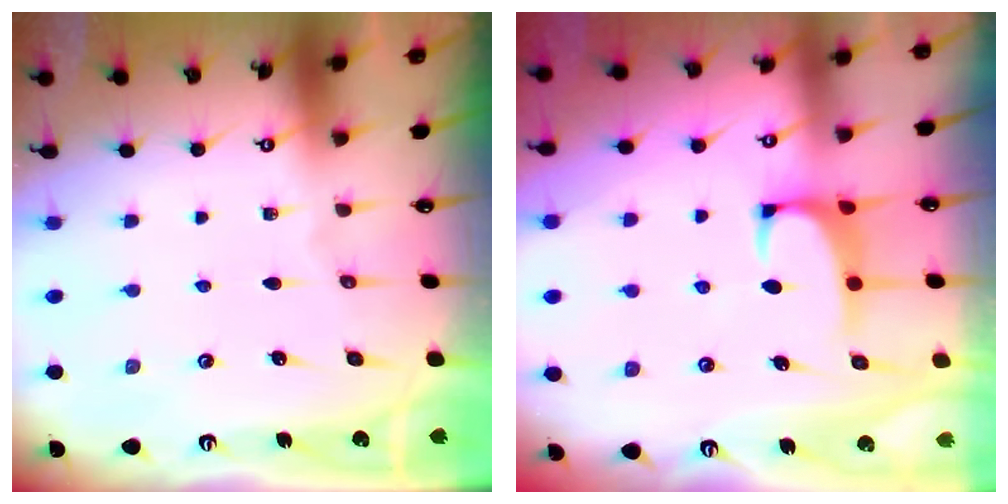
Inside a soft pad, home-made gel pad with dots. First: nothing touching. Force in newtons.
{"total": 0.7, "press": 0.4, "slide": 0.6}